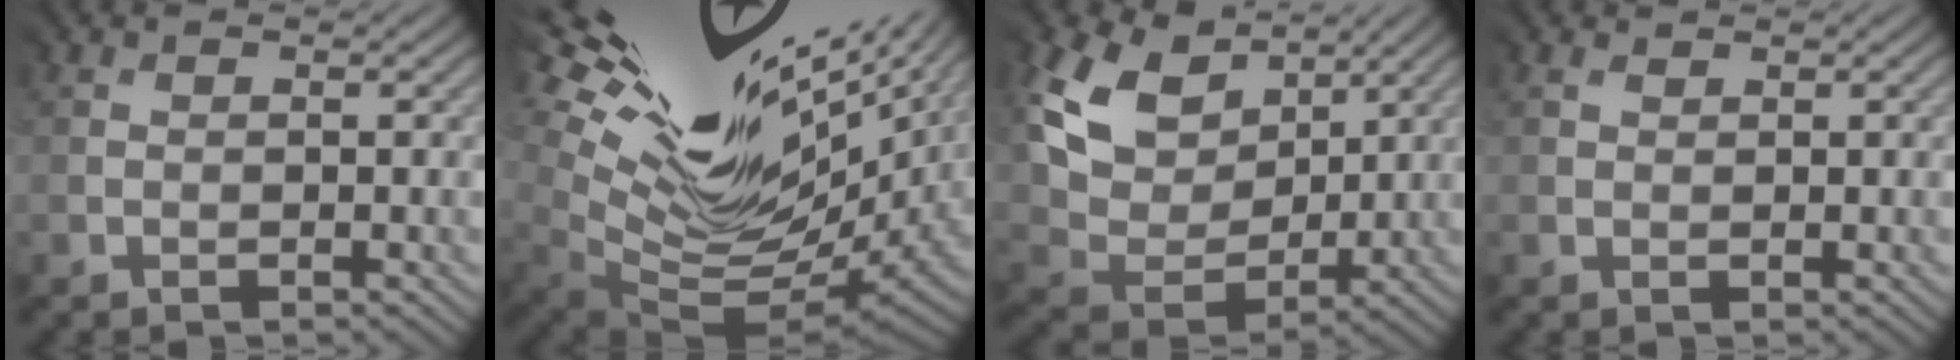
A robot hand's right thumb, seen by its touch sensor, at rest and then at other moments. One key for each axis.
{"total": 15.1, "fx": 6.2, "fy": 5.6, "fz": 12.6, "tx": -0.228, "ty": 0.017, "tz": 0.144}
{"total": 11.1, "fx": 5.8, "fy": 7.7, "fz": 5.6, "tx": -0.168, "ty": 0.013, "tz": 0.117}
{"total": 1.6, "fx": 1.5, "fy": 0.4, "fz": -0.3, "tx": -0.002, "ty": 0.002, "tz": 0.031}